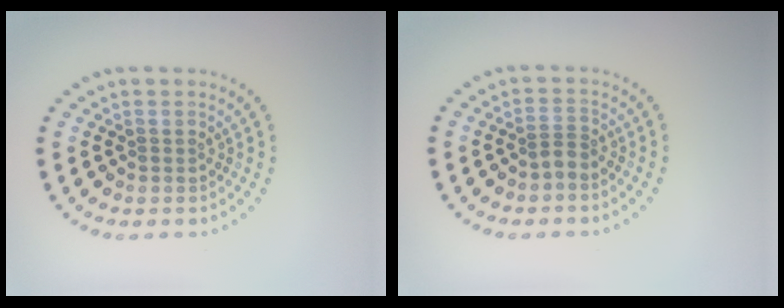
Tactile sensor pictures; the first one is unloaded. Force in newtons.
{"total": 1.2, "press": 0.8, "slide": 0.9}